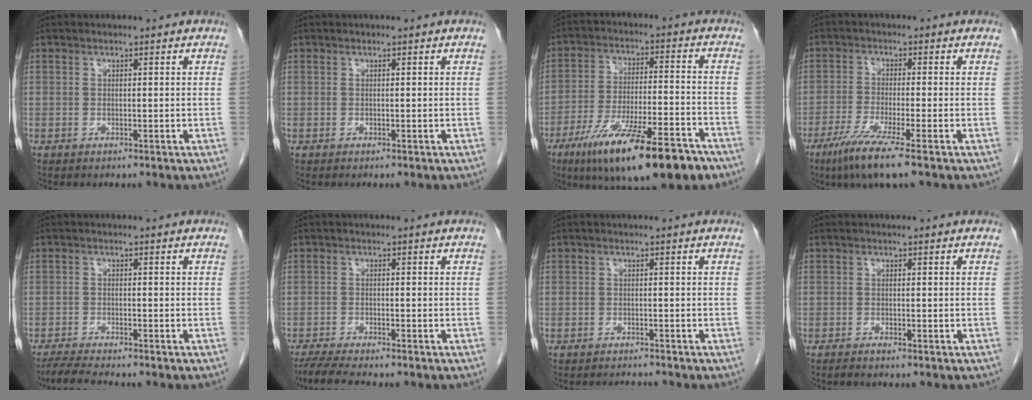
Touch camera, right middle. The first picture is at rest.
{"total": 0.0}
{"total": 18.6, "force": [-12.1, 3.3, 13.8], "torque": [-0.202, -0.025, -0.199]}
{"total": 7.6, "force": [-4.8, -0.4, 5.9], "torque": [-0.112, -0.024, -0.087]}
{"total": 4.6, "force": [-4.1, -0.3, 2.0], "torque": [-0.040, -0.021, -0.071]}
{"total": 5.4, "force": [-4.6, -0.2, 2.7], "torque": [-0.050, -0.022, -0.080]}
{"total": 1.8, "force": [-1.7, -0.3, -0.2], "torque": [0.000, -0.013, -0.023]}
{"total": 0.8, "force": [-0.7, -0.1, 0.4], "torque": [-0.010, -0.001, -0.014]}